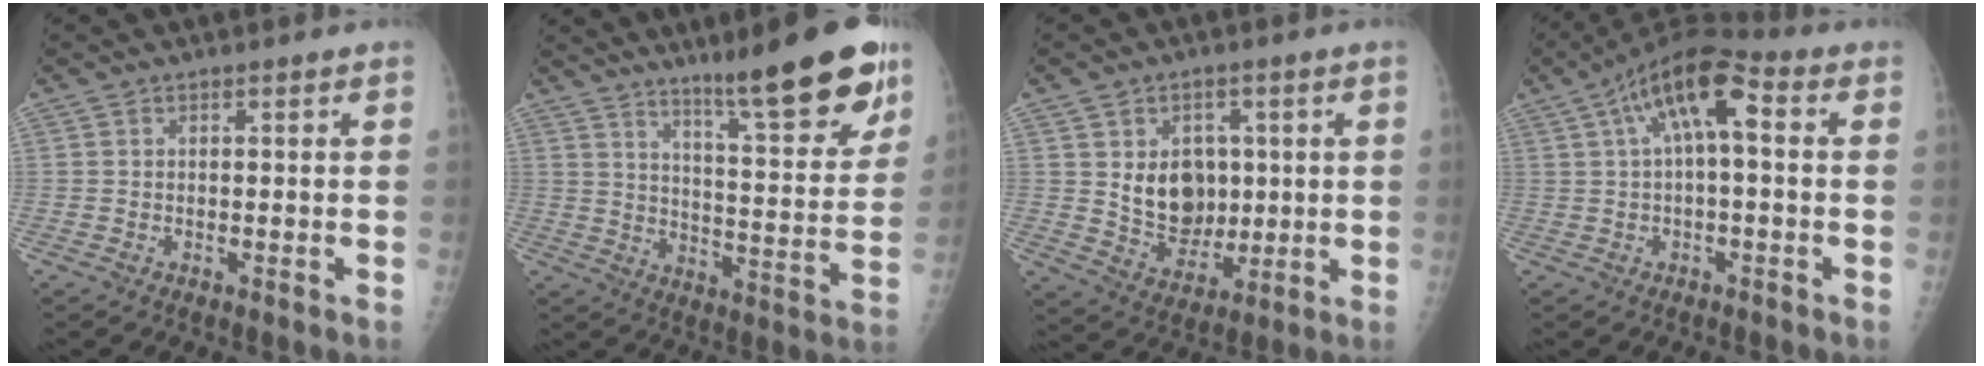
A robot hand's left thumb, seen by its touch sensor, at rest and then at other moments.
{"total": 18.0, "force": [12.1, 2.9, 13.0], "torque": [-0.146, -0.070, 0.184]}
{"total": 10.7, "force": [1.5, 8.4, 6.4], "torque": [-0.053, -0.013, 0.039]}
{"total": 11.3, "force": [2.6, 4.6, 10.0], "torque": [-0.168, 0.040, 0.035]}